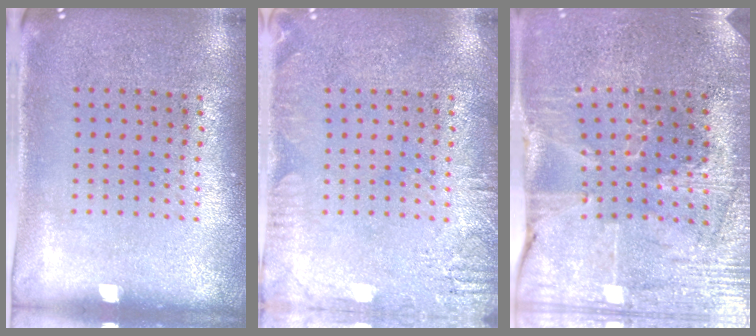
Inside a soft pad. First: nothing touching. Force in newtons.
{"total": 2.3, "press": 2.3, "slide": 0.2}
{"total": 3.2, "press": 3.1, "slide": 0.5}